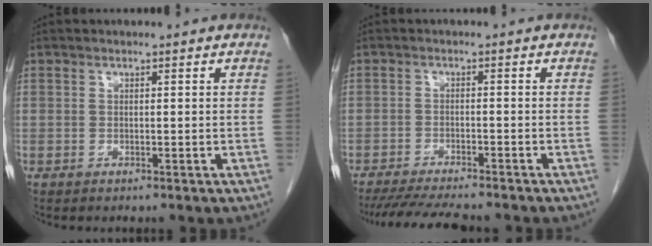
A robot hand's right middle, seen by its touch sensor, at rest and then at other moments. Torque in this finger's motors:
{"motor_torque": [0.52, -0.44, 0.06, 0.05]}